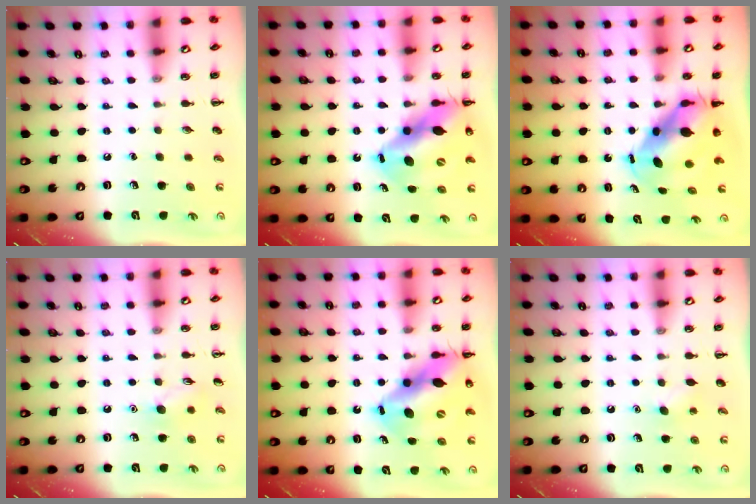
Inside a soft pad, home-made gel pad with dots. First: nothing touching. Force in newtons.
{"total": 16.1, "press": 15.5, "slide": 4.3}
{"total": 8.2, "press": 8.0, "slide": 1.9}
{"total": 6.8, "press": 6.7, "slide": 1.3}
{"total": 16.1, "press": 15.5, "slide": 4.3}
{"total": 3.9, "press": 3.7, "slide": 1.1}